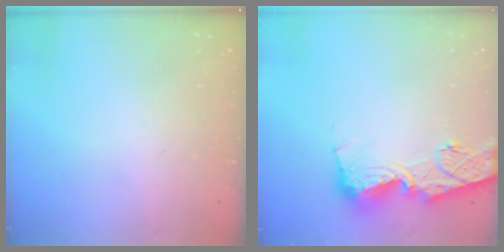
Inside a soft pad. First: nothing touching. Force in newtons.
{"total": 16.1, "press": 16.0, "slide": 1.6}